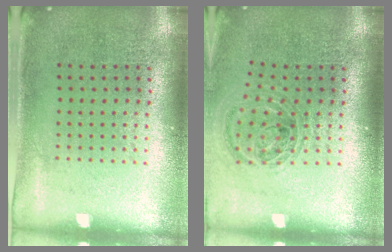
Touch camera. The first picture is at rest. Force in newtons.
{"total": 0.9, "press": 0.9, "slide": 0.3}